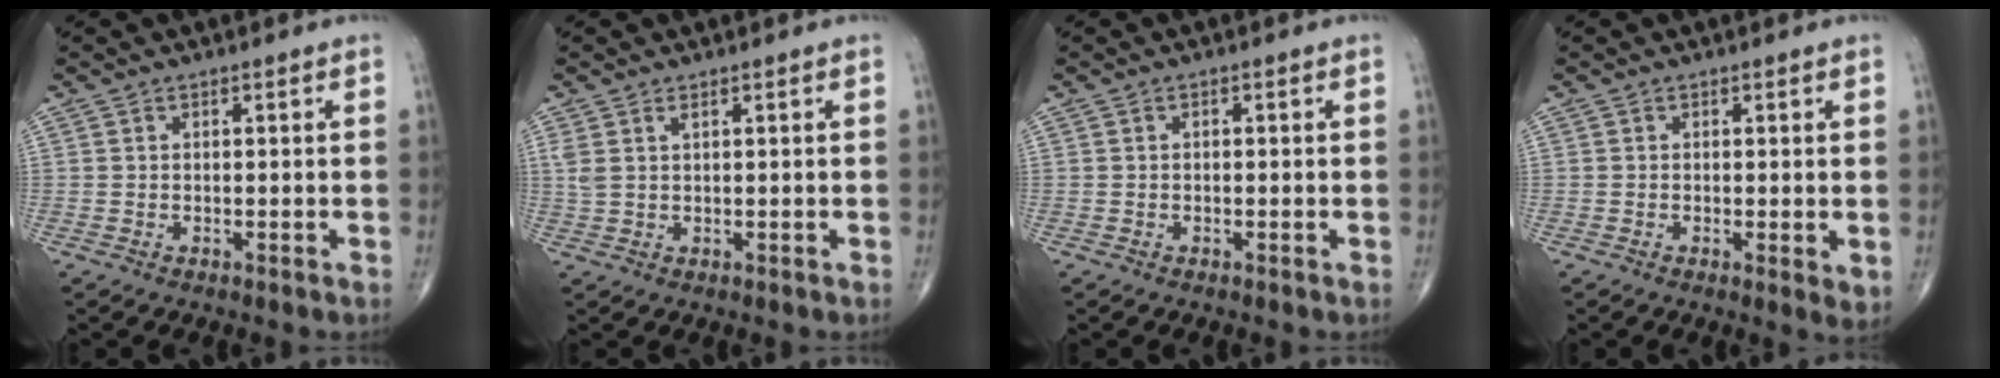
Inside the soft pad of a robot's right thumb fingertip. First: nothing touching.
{"total": 2.4, "force": [1.2, 0.9, 1.9], "torque": [-0.052, 0.008, 0.033]}
{"total": 0.0}
{"total": 2.6, "force": [-0.2, 0.7, 2.5], "torque": [-0.042, -0.011, -0.007]}